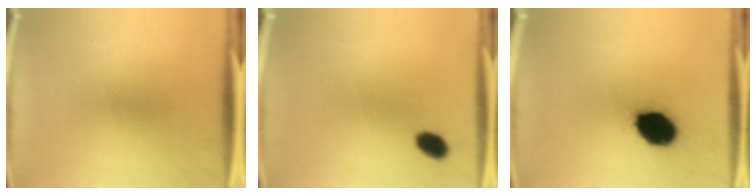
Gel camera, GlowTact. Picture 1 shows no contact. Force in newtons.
{"total": 3.4}
{"total": 13.1}